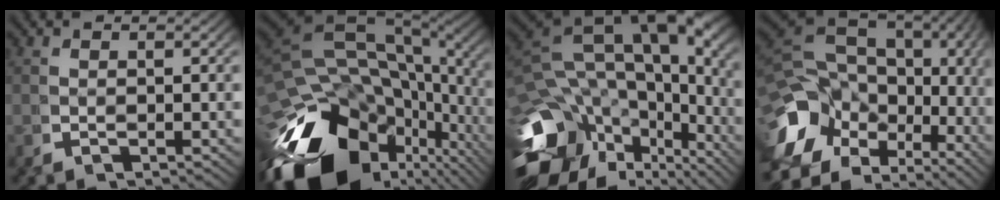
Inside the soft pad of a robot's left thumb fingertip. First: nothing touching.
{"total": 22.4, "force": [-3.7, 14.3, 16.8], "torque": [-0.269, -0.046, -0.038]}
{"total": 20.9, "force": [-1.1, 14.3, 15.2], "torque": [-0.277, -0.041, -0.003]}
{"total": 18.5, "force": [-1.4, 13.4, 12.7], "torque": [-0.222, -0.029, -0.008]}